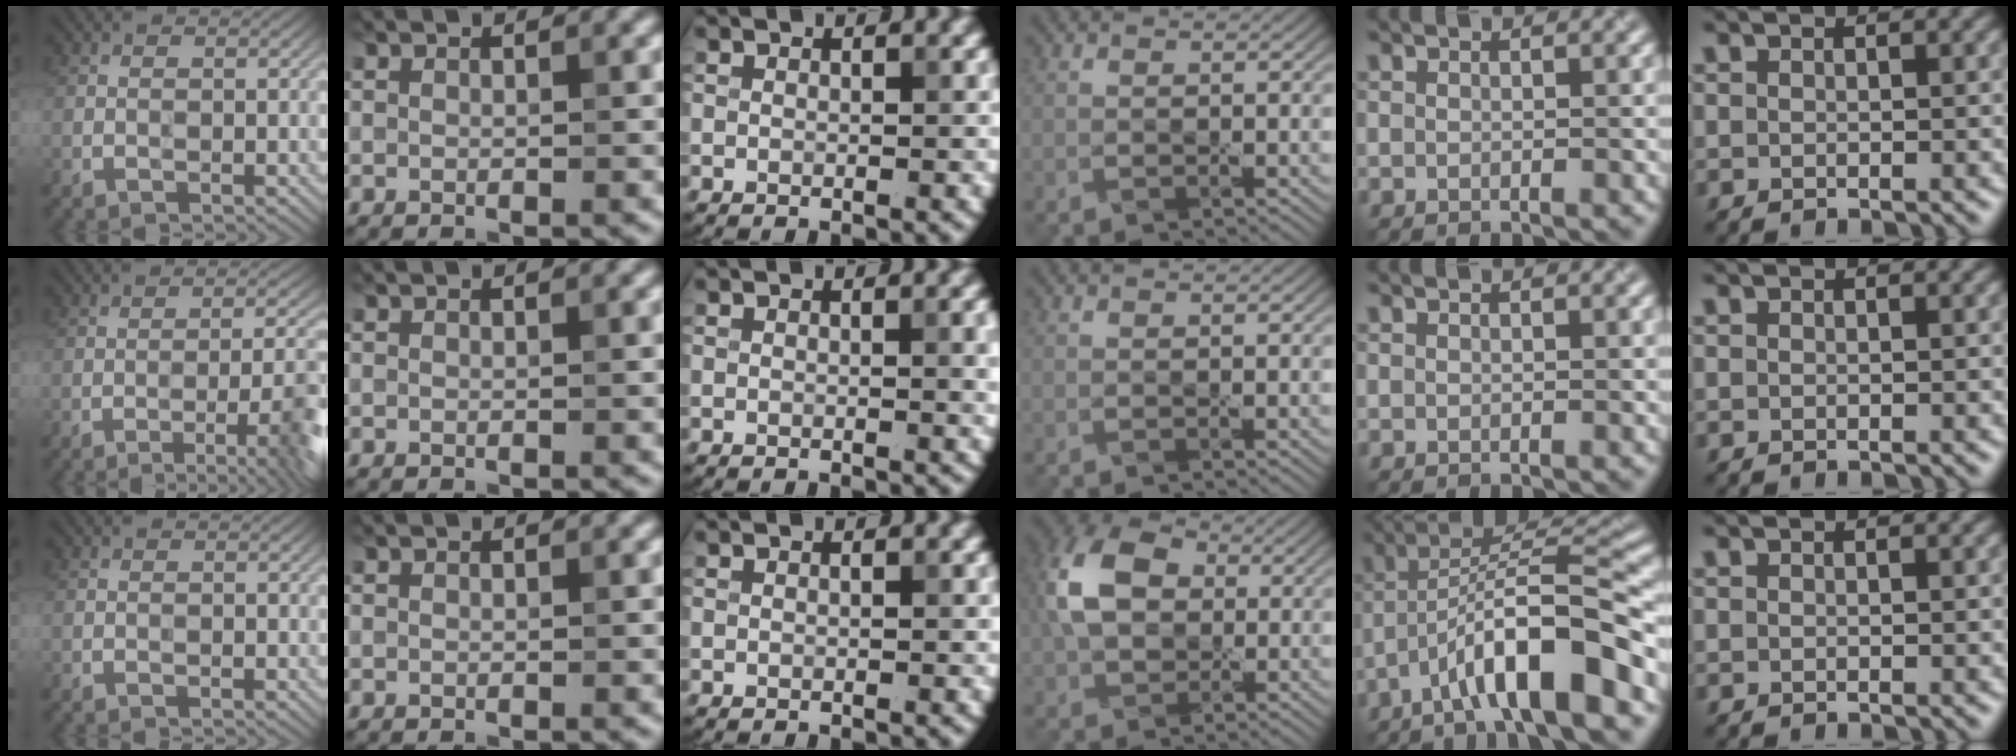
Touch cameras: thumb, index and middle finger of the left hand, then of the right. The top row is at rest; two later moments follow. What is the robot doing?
{"motion": "cut", "object": "origami paper"}